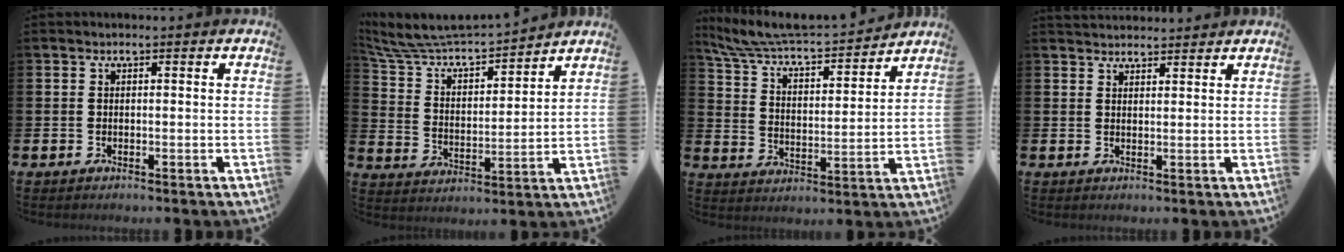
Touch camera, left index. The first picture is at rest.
{"total": 6.8, "force": [6.5, 1.3, 1.1], "torque": [-0.060, -0.054, 0.110]}
{"total": 7.0, "force": [6.8, 1.3, 1.4], "torque": [-0.065, -0.055, 0.114]}
{"total": 2.4, "force": [2.4, 0.5, -0.1], "torque": [0.009, -0.013, 0.042]}